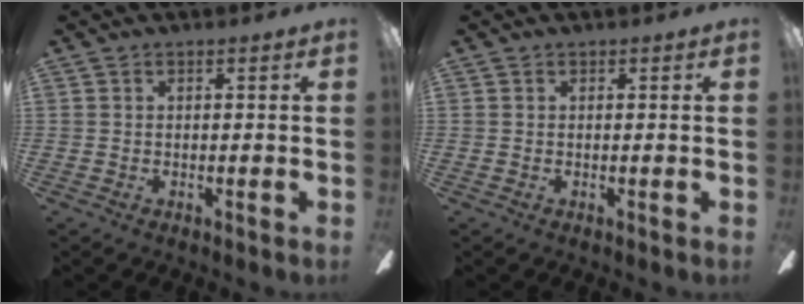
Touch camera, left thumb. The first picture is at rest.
{"total": 0.0}